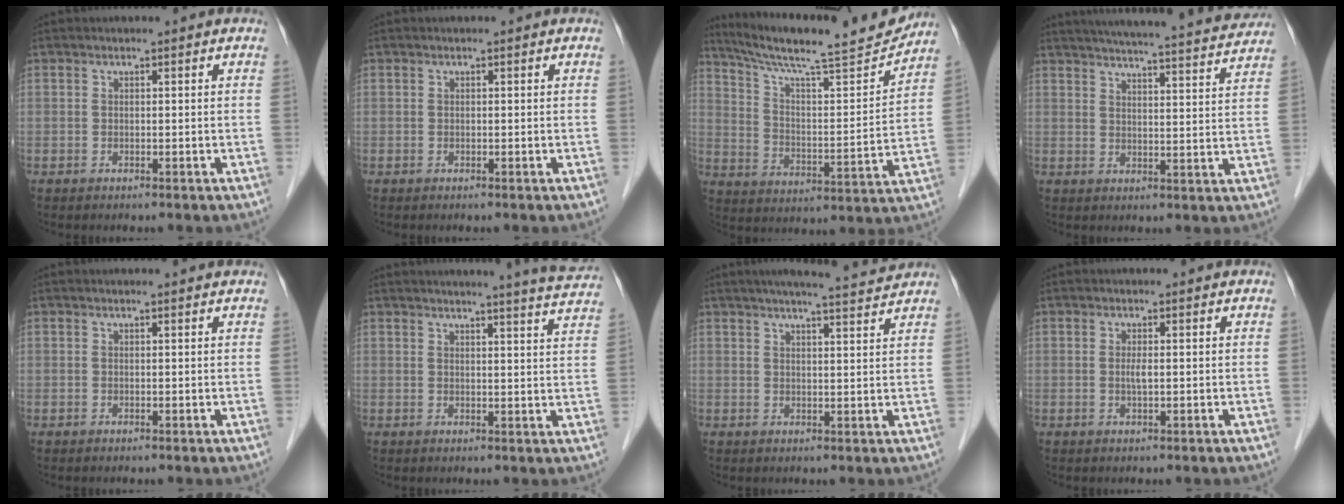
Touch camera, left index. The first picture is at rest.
{"total": 0.0}
{"total": 19.0, "force": [17.4, 0.3, 7.6], "torque": [-0.132, -0.019, 0.267]}
{"total": 22.4, "force": [20.8, 1.1, 8.4], "torque": [-0.130, -0.015, 0.261]}
{"total": 1.5, "force": [1.5, 0.0, 0.4], "torque": [-0.012, 0.005, 0.016]}
{"total": 9.8, "force": [9.2, -1.2, 3.2], "torque": [-0.044, -0.032, 0.091]}
{"total": 8.9, "force": [8.0, -0.4, 3.7], "torque": [-0.057, 0.010, 0.102]}
{"total": 1.2, "force": [0.1, 0.1, 1.2], "torque": [-0.028, -0.001, 0.002]}